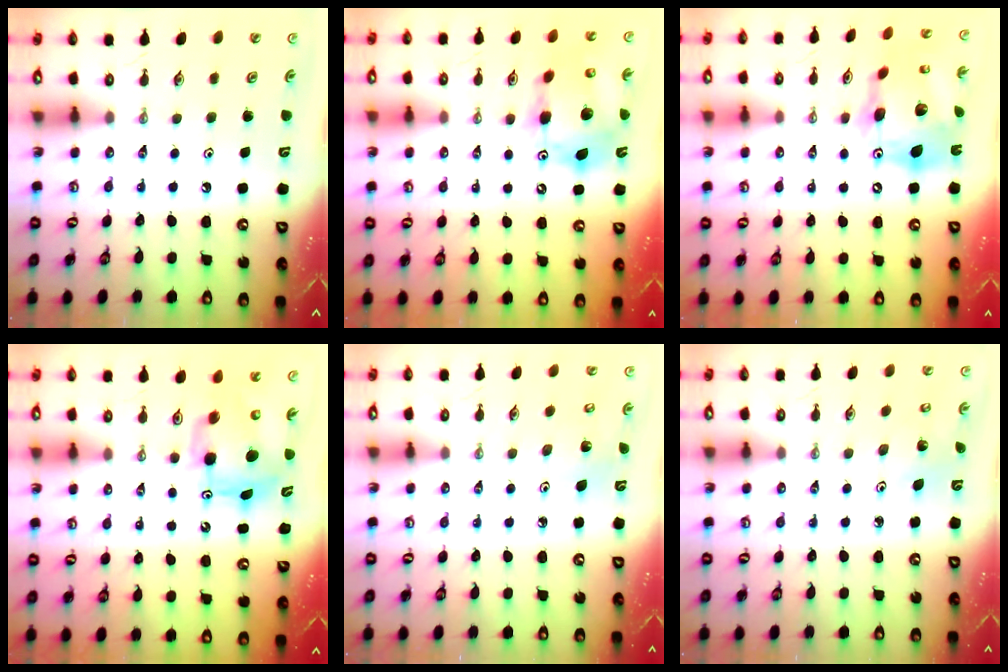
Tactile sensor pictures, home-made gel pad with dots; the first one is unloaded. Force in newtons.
{"total": 15.7, "press": 15.6, "slide": 1.8}
{"total": 19.8, "press": 19.7, "slide": 1.8}
{"total": 9.2, "press": 9.2, "slide": 0.7}
{"total": 3.6, "press": 3.4, "slide": 1.2}
{"total": 2.2, "press": 2.2, "slide": 0.2}